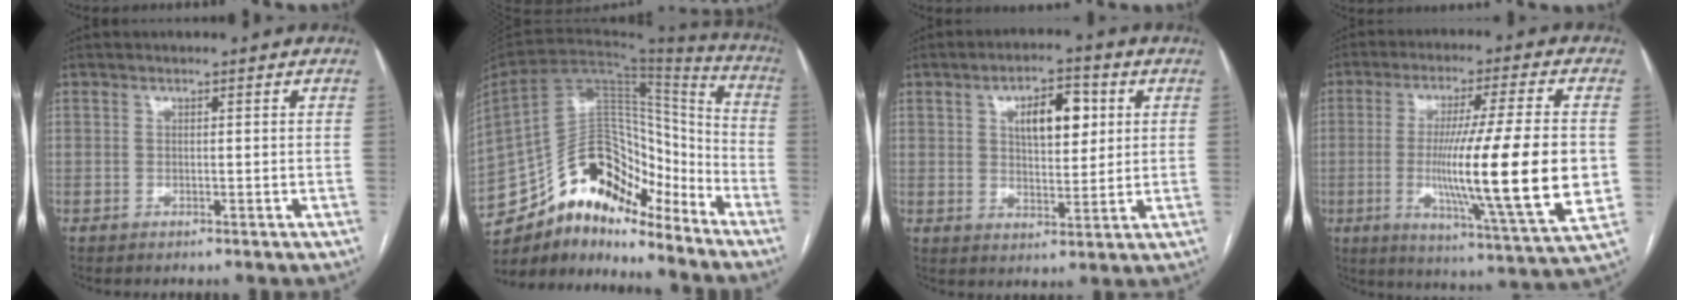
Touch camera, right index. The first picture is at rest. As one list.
[{"total": 23.4, "force": [-18.2, 9.3, 11.4], "torque": [-0.257, 0.030, -0.310]}, {"total": 8.1, "force": [2.6, 3.5, 6.9], "torque": [-0.107, 0.012, 0.045]}, {"total": 21.0, "force": [-1.7, 0.1, 20.9], "torque": [-0.318, -0.020, -0.030]}]